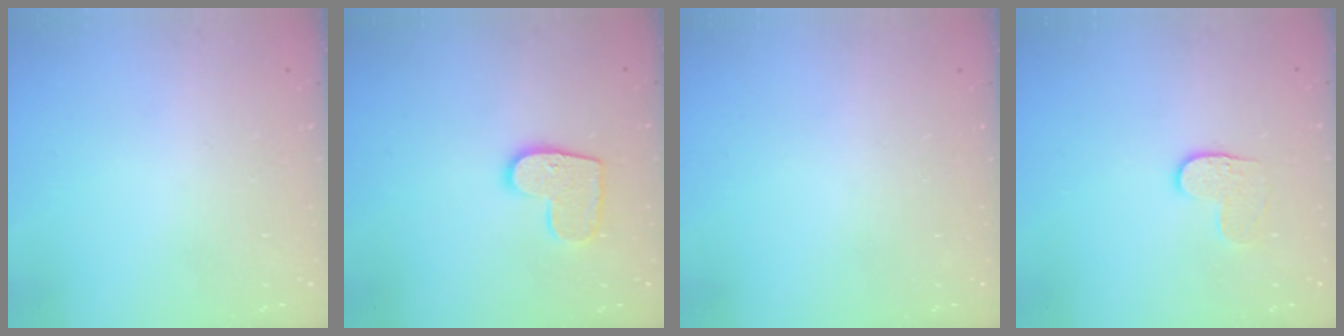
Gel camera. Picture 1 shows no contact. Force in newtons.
{"total": 10.3, "press": 10.3, "slide": 0.4}
{"total": 0.0}
{"total": 4.0, "press": 3.9, "slide": 0.4}